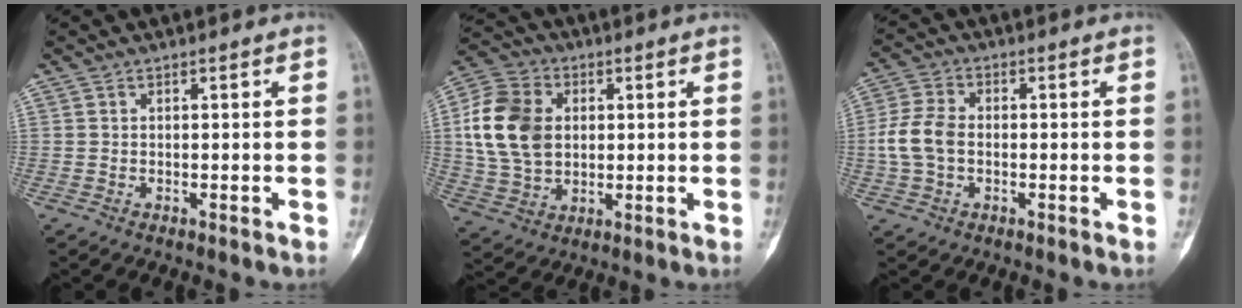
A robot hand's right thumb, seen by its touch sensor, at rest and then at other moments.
{"total": 14.9, "force": [2.0, 11.1, 9.7], "torque": [-0.174, 0.007, 0.037]}
{"total": 7.1, "force": [-0.7, 4.9, 5.1], "torque": [-0.114, 0.016, -0.018]}